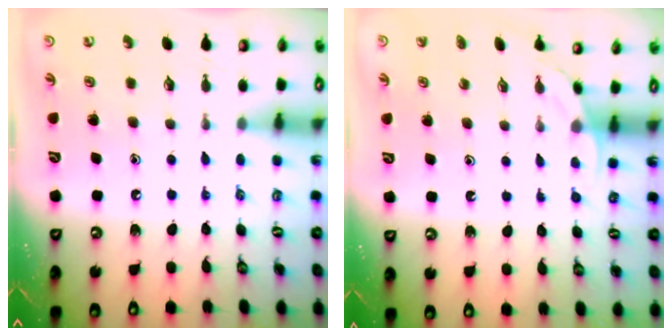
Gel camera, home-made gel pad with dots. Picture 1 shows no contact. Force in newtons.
{"total": 3.1, "press": 3.1, "slide": 0.2}